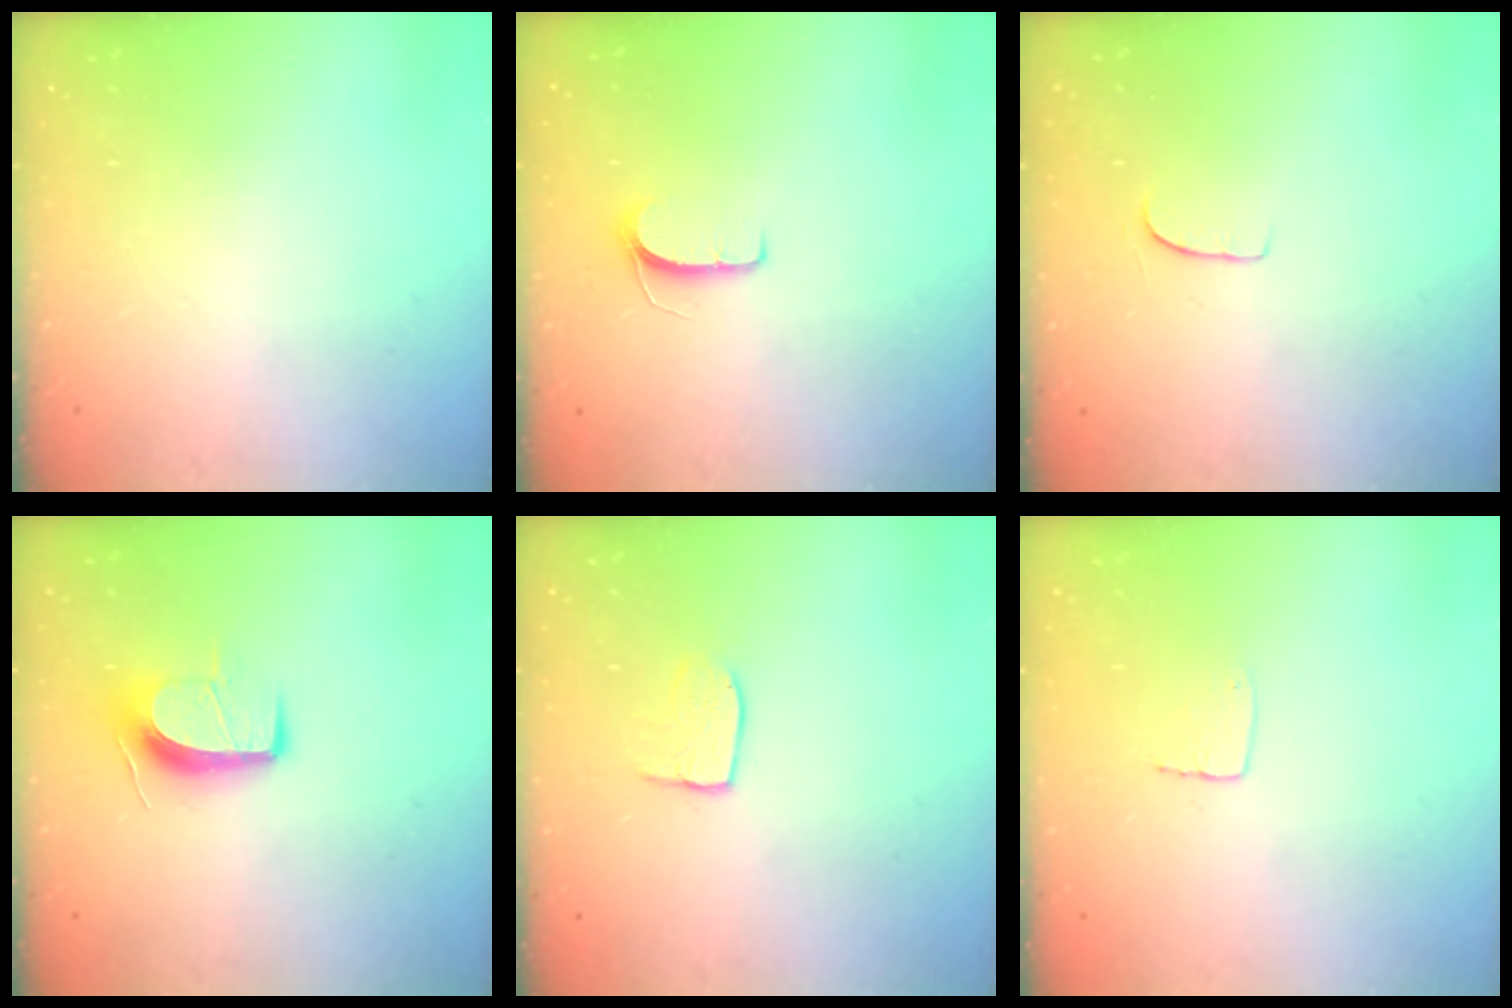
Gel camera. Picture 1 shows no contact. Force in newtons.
{"total": 6.1, "press": 6.1, "slide": 0.5}
{"total": 5.8, "press": 5.8, "slide": 0.3}
{"total": 9.8, "press": 9.8, "slide": 0.7}
{"total": 6.3, "press": 6.3, "slide": 0.2}
{"total": 4.0, "press": 4.0, "slide": 0.3}